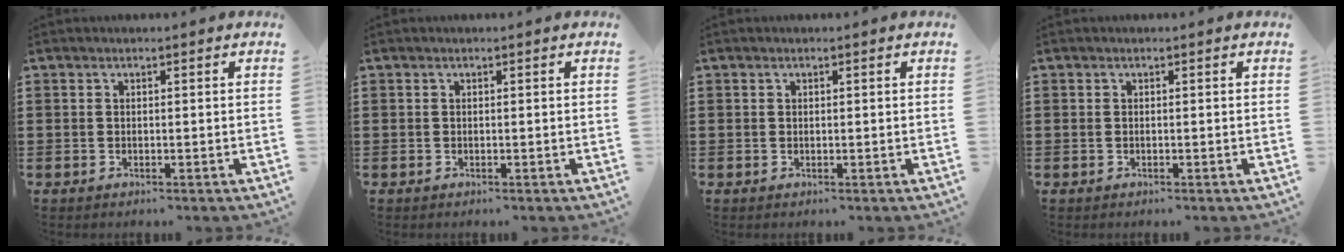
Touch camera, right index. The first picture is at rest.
{"total": 0.0}
{"total": 0.0}
{"total": 0.0}